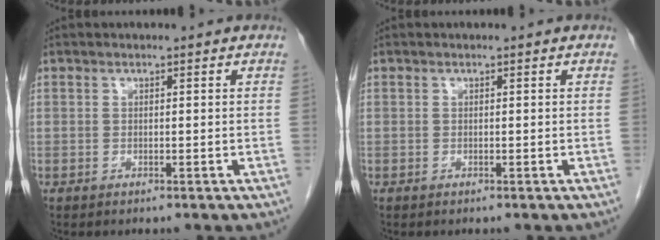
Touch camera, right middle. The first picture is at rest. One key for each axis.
{"total": 0.0}